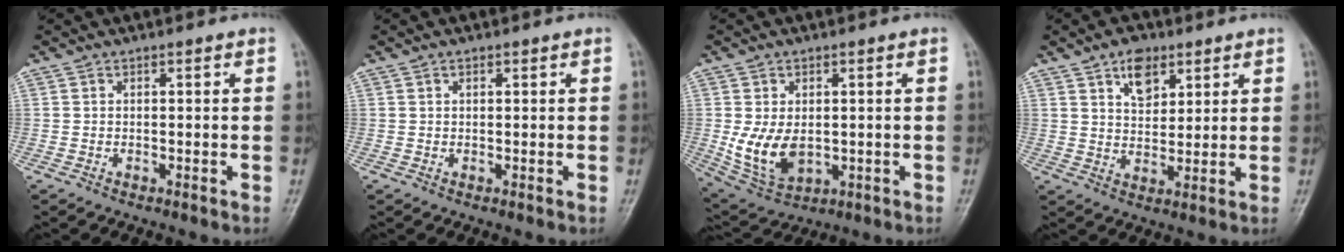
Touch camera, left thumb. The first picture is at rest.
{"total": 0.7, "force": [0.4, 0.4, 0.4], "torque": [-0.004, -0.001, 0.005]}
{"total": 9.7, "force": [-0.6, 6.4, 7.3], "torque": [-0.125, -0.011, 0.009]}
{"total": 6.6, "force": [3.7, 4.0, 3.8], "torque": [-0.038, -0.022, 0.061]}